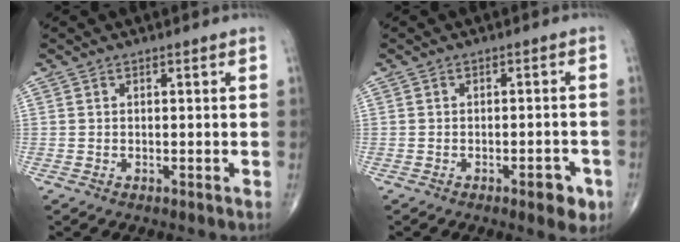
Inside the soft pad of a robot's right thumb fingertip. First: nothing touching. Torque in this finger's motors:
{"motor_torque": [0.84, 0.81, -0.01, -0.04, 0.14]}